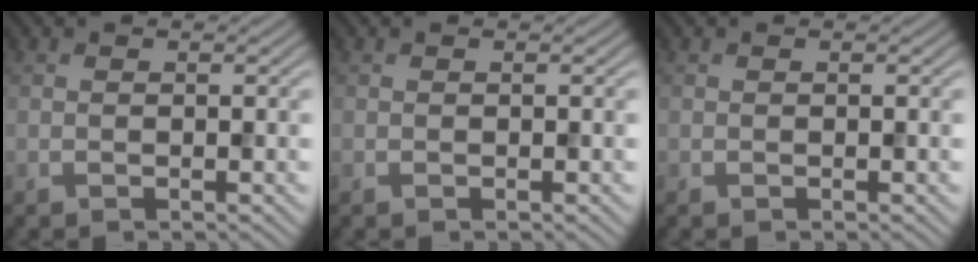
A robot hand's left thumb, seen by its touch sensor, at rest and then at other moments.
{"total": 0.0}
{"total": 0.0}